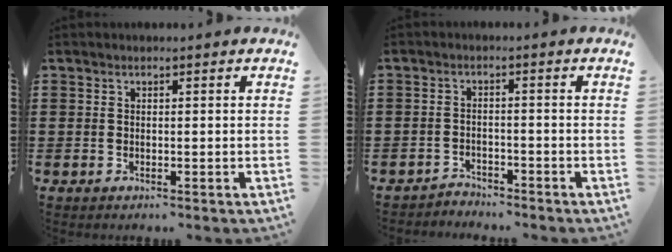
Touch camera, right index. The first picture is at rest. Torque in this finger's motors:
{"motor_torque": [-1.10, -1.04, -0.07, -0.10]}